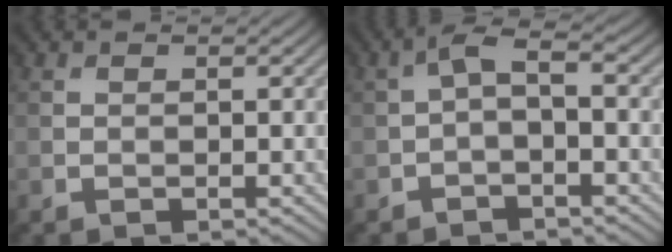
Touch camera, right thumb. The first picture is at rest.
{"total": 2.8, "force": [-0.6, 1.1, 2.5], "torque": [-0.052, 0.009, -0.016]}